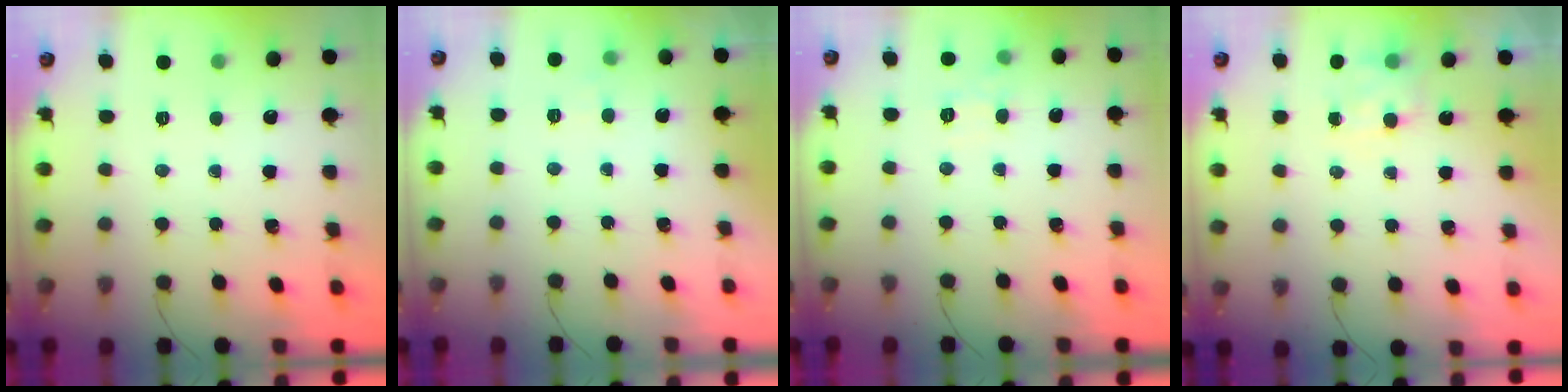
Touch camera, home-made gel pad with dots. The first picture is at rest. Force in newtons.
{"total": 4.8, "press": 4.6, "slide": 1.3}
{"total": 5.2, "press": 4.9, "slide": 1.6}
{"total": 7.1, "press": 7.0, "slide": 1.2}